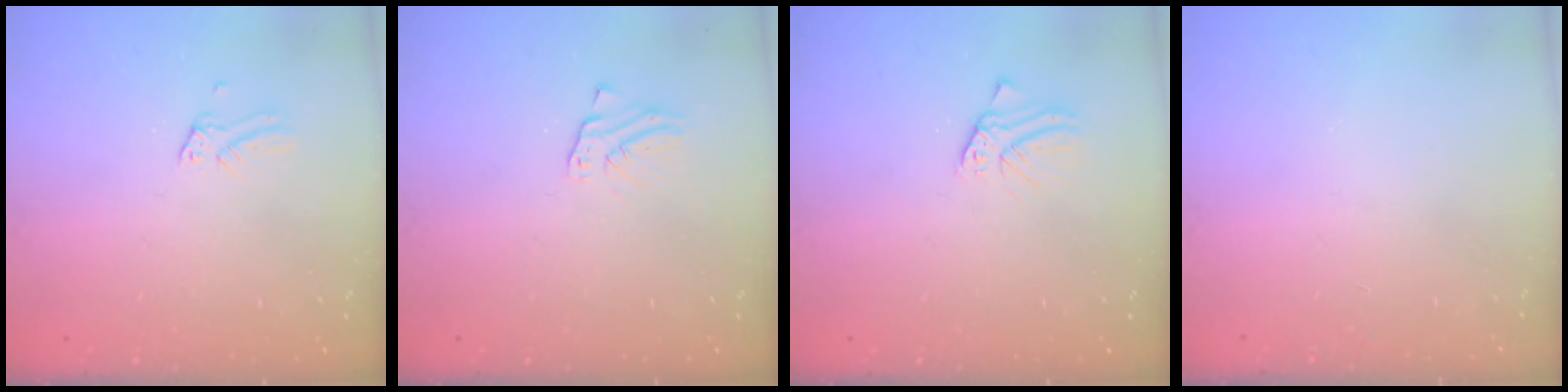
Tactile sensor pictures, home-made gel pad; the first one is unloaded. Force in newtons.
{"total": 1.2, "press": 1.2, "slide": 0.1}
{"total": 0.0}
{"total": 3.0, "press": 3.0, "slide": 0.3}